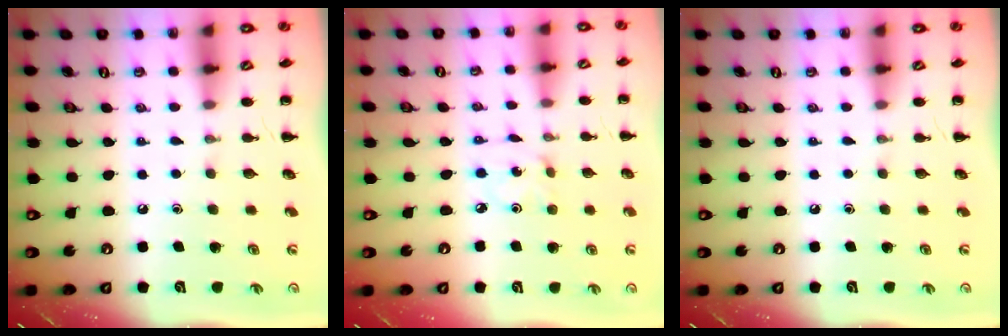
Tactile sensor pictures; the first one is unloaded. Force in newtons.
{"total": 1.5, "press": 1.4, "slide": 0.5}
{"total": 0.0}